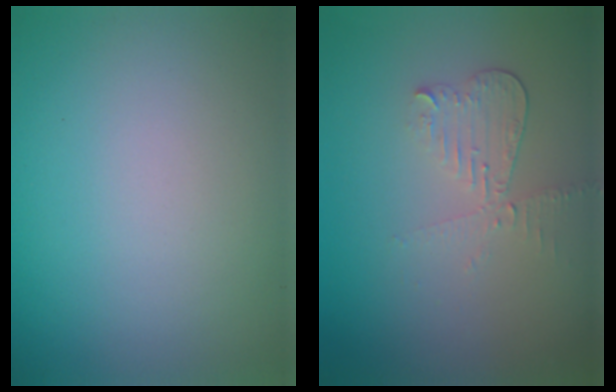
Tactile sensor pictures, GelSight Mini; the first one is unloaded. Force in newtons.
{"total": 2.0, "press": 1.9, "slide": 0.7}